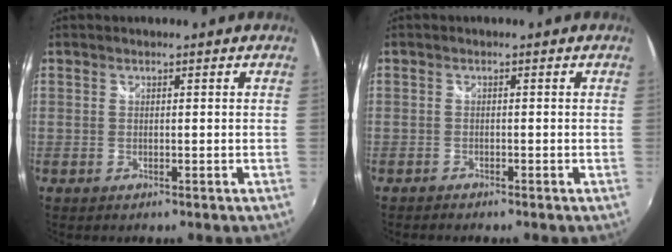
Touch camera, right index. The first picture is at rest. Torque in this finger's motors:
{"motor_torque": [0.01, 0.19, -0.12, -0.12]}